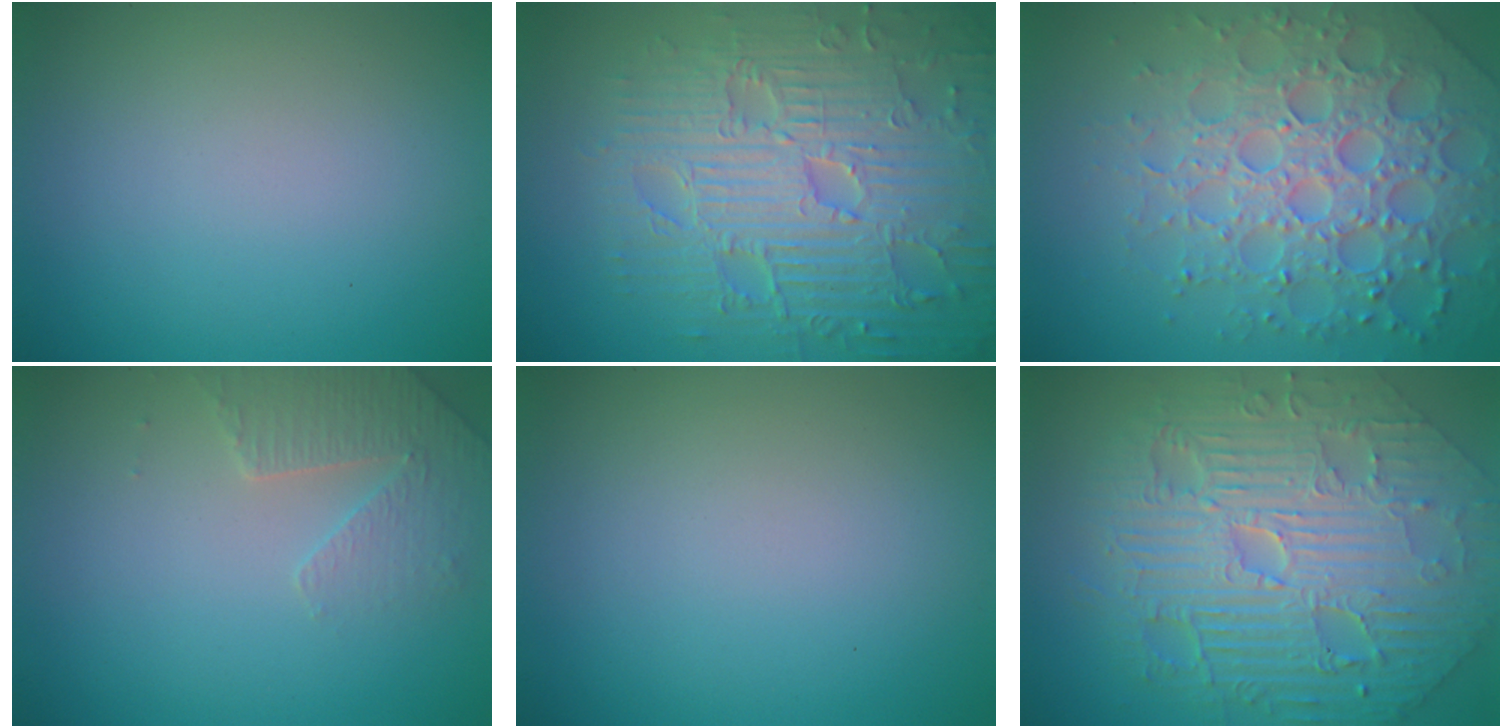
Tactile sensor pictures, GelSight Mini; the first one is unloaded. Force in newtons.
{"total": 9.4, "press": 6.9, "slide": 6.5}
{"total": 7.3, "press": 7.1, "slide": 1.6}
{"total": 2.8, "press": 2.7, "slide": 0.7}
{"total": 0.0}
{"total": 11.8, "press": 7.7, "slide": 9.0}